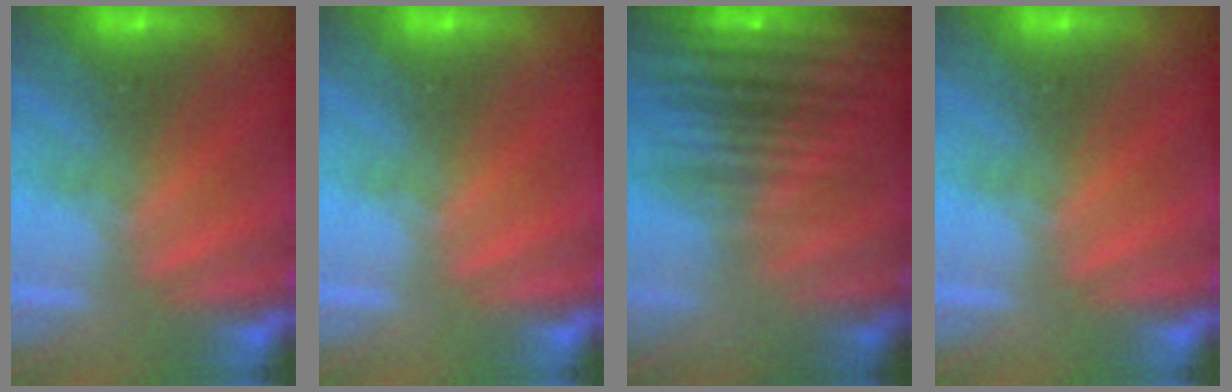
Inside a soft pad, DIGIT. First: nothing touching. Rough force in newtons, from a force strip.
{"total": 0.0}
{"total": 9.6}
{"total": 0.0}